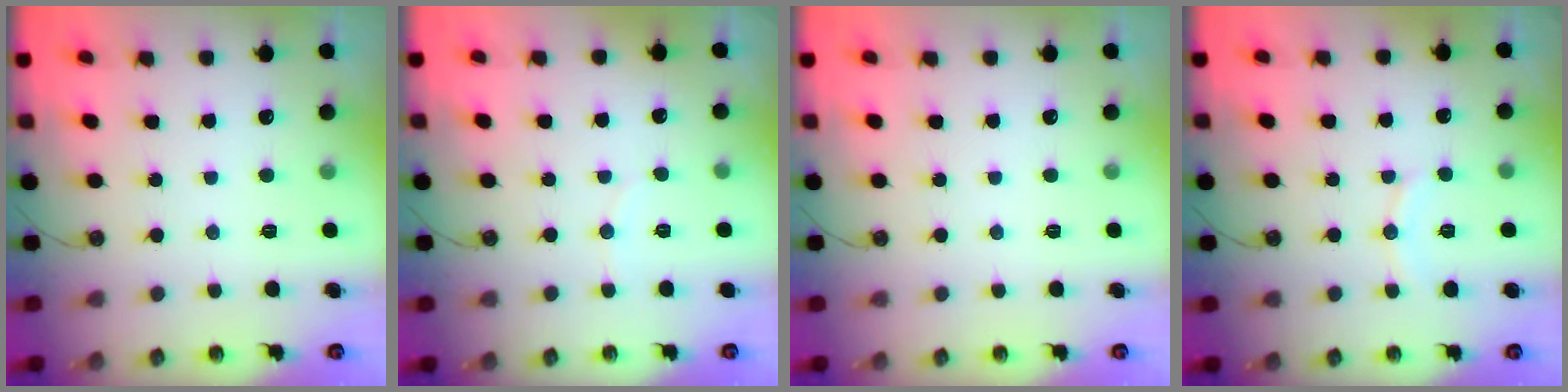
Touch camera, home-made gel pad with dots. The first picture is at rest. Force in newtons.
{"total": 2.4, "press": 2.4, "slide": 0.2}
{"total": 0.0}
{"total": 6.4, "press": 6.4, "slide": 0.6}